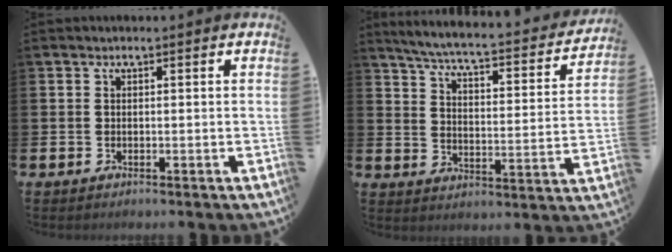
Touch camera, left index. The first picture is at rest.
{"total": 5.0, "force": [4.4, 0.3, 2.2], "torque": [-0.071, -0.038, 0.067]}